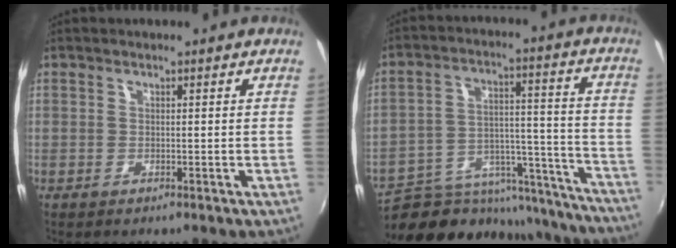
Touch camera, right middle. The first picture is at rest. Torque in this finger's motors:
{"motor_torque": [0.10, -1.98, 0.15, 0.02]}